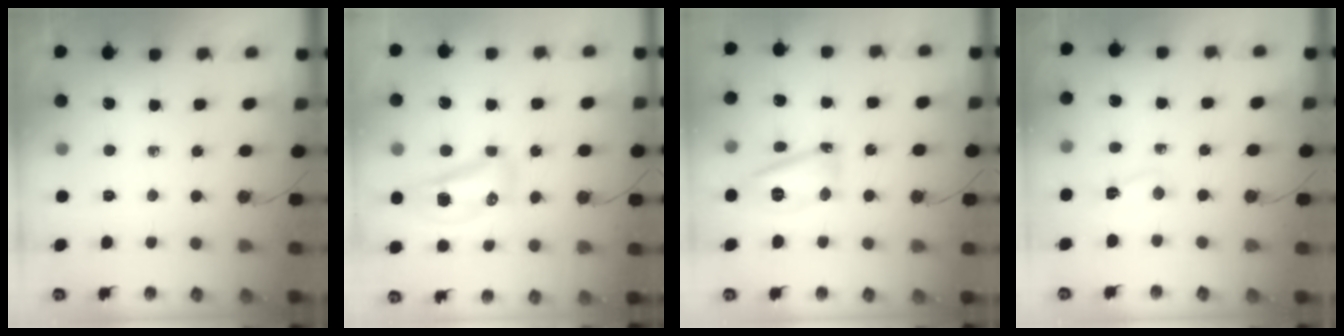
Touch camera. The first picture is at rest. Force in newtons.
{"total": 10.7, "press": 9.8, "slide": 4.3}
{"total": 12.5, "press": 12.4, "slide": 1.1}
{"total": 2.4, "press": 2.1, "slide": 1.1}